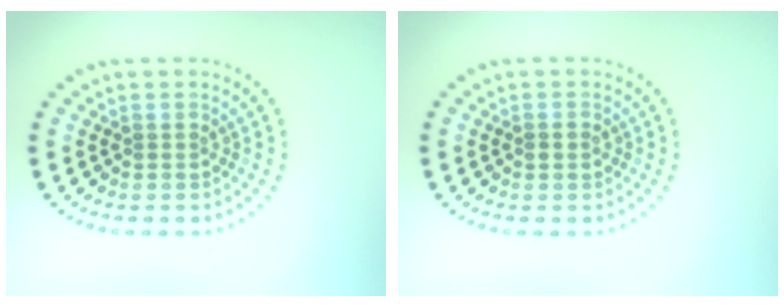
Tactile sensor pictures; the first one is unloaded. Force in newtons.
{"total": 1.1, "press": 1.1, "slide": 0.1}